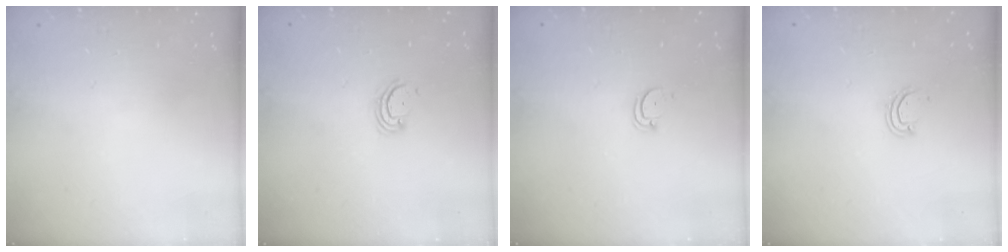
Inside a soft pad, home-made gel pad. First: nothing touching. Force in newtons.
{"total": 2.9, "press": 2.8, "slide": 0.4}
{"total": 2.6, "press": 2.6, "slide": 0.1}
{"total": 3.7, "press": 3.7, "slide": 0.2}